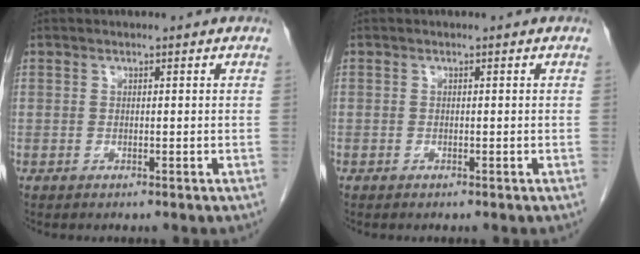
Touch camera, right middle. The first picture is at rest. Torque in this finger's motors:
{"motor_torque": [-0.12, -0.20, -0.64, -0.18]}